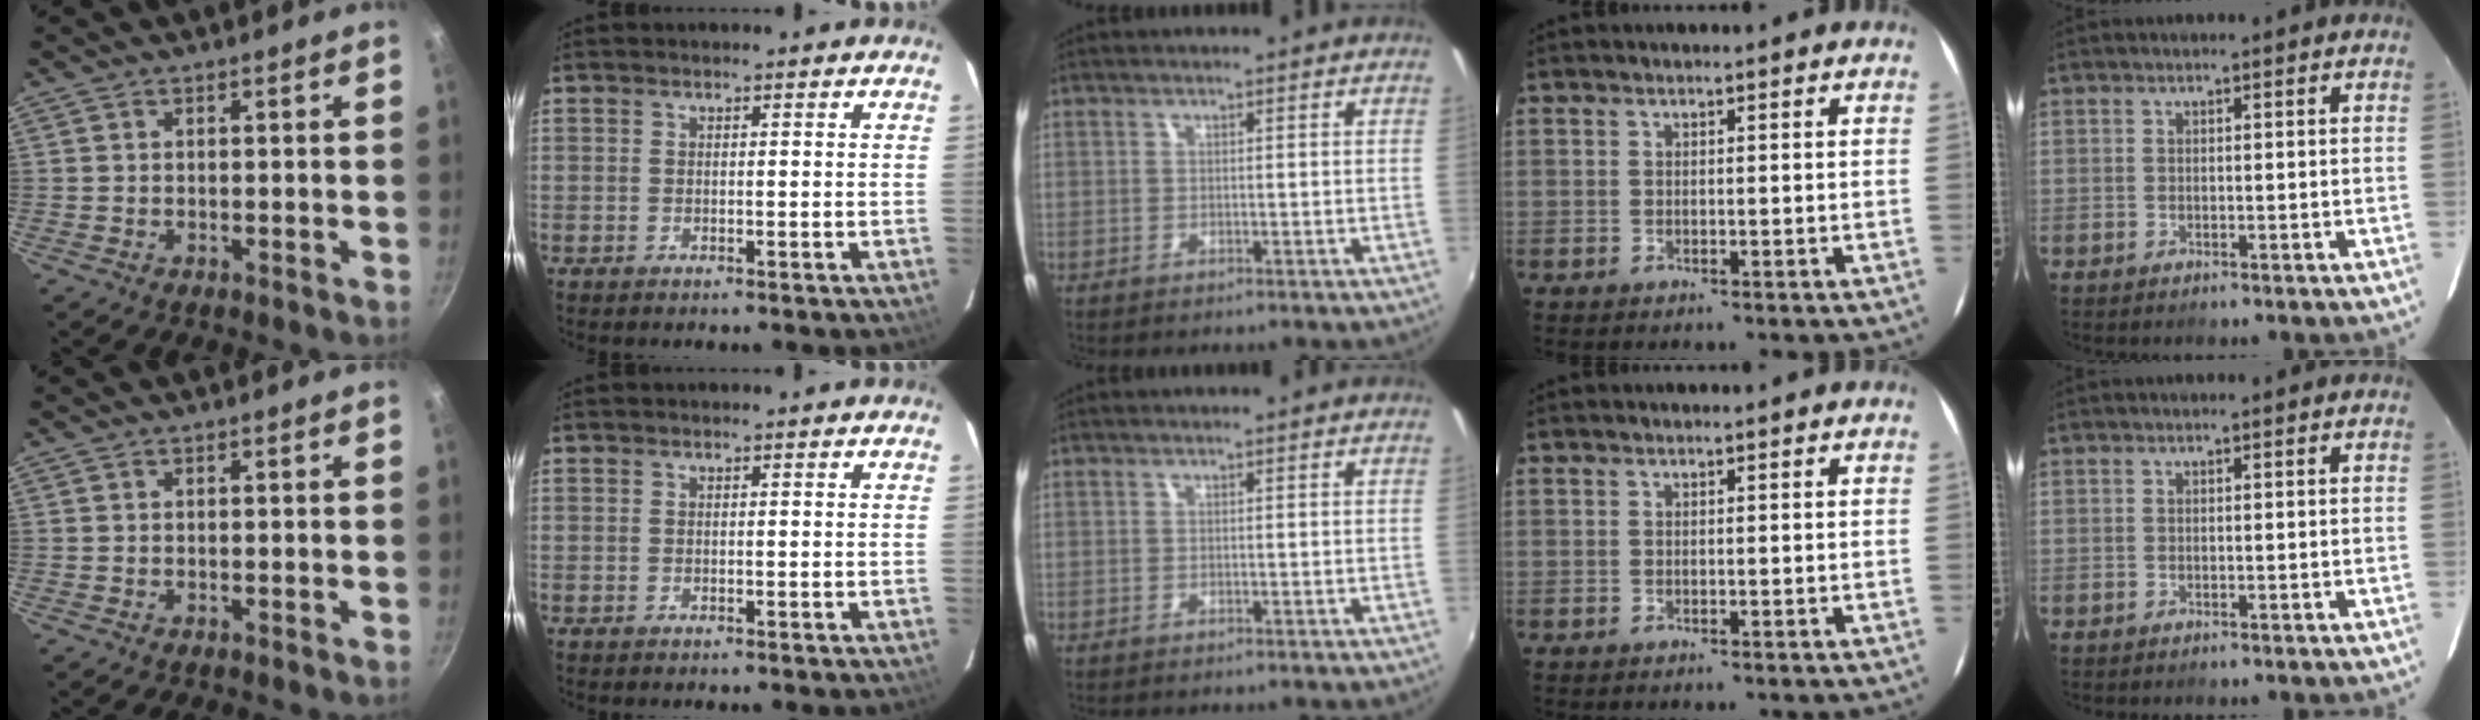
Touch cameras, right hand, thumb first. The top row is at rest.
{}